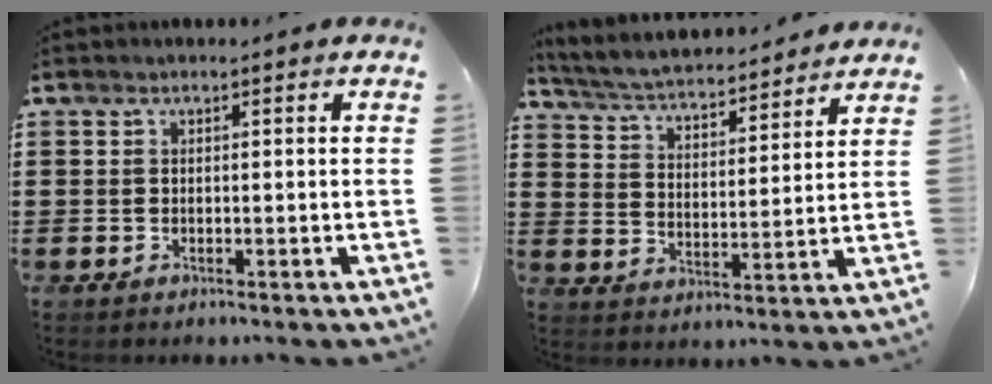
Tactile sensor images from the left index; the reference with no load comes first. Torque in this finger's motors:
{"motor_torque": [1.30, -0.84, 0.23, 0.09]}